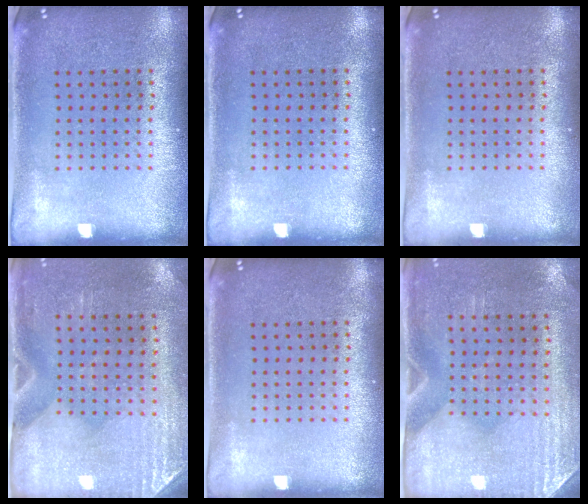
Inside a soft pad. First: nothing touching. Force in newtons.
{"total": 0.0}
{"total": 0.0}
{"total": 2.9, "press": 2.5, "slide": 1.4}
{"total": 0.0}
{"total": 2.9, "press": 2.5, "slide": 1.5}